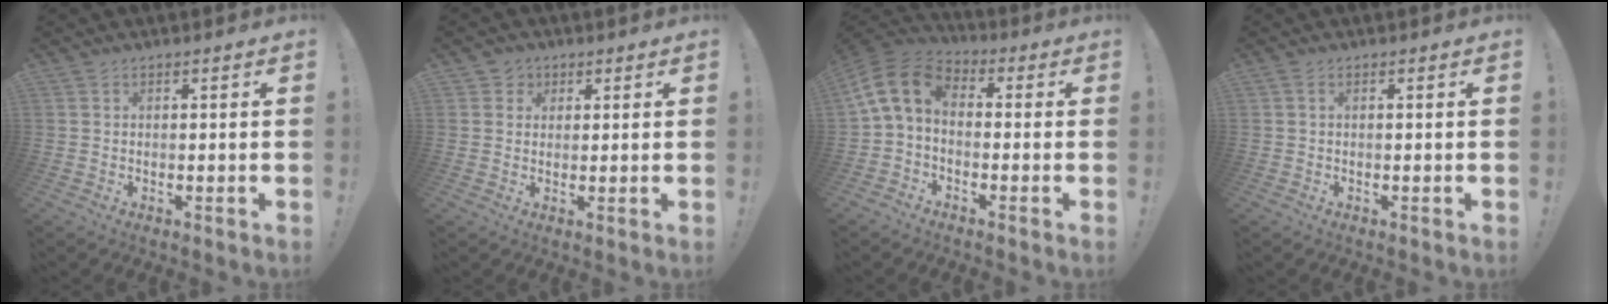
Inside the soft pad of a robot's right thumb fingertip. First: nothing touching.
{"total": 3.1, "force": [1.0, 2.9, 0.5], "torque": [-0.008, -0.001, 0.018]}
{"total": 10.7, "force": [0.5, 6.9, 8.1], "torque": [-0.173, 0.019, 0.015]}
{"total": 0.7, "force": [0.1, 0.1, 0.7], "torque": [-0.018, 0.003, 0.002]}